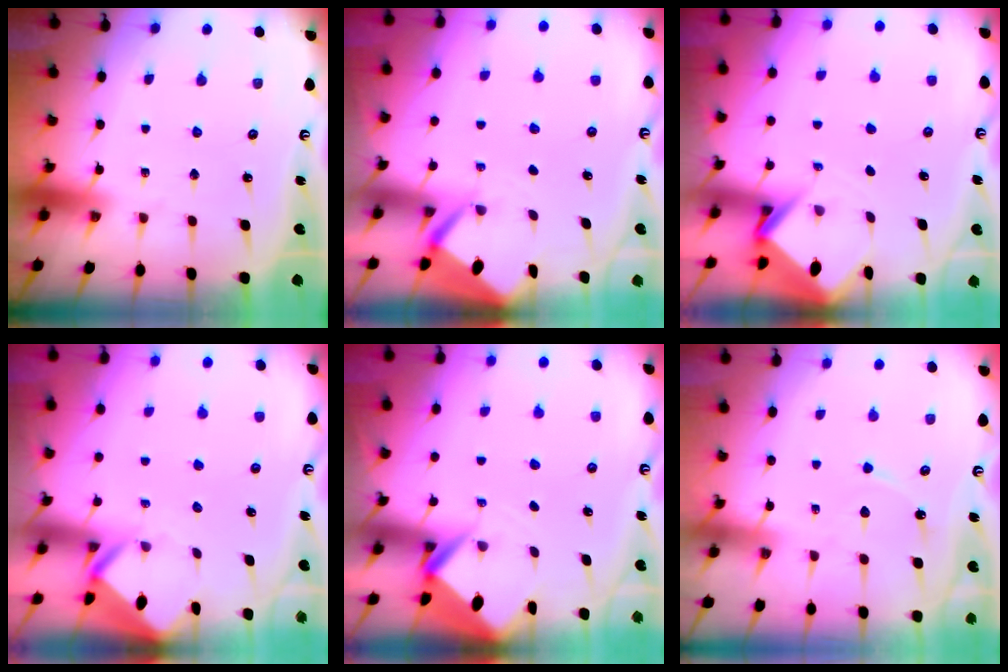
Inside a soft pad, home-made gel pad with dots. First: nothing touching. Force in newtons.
{"total": 2.7, "press": 2.7, "slide": 0.3}
{"total": 3.5, "press": 3.5, "slide": 0.2}
{"total": 2.9, "press": 2.9, "slide": 0.2}
{"total": 2.7, "press": 2.7, "slide": 0.1}
{"total": 5.0, "press": 4.9, "slide": 0.6}